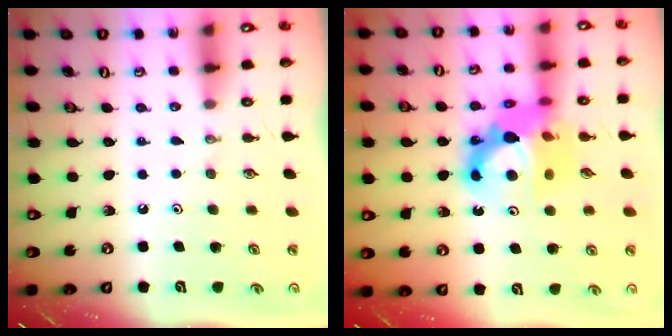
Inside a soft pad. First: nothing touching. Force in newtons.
{"total": 12.8, "press": 12.6, "slide": 2.1}